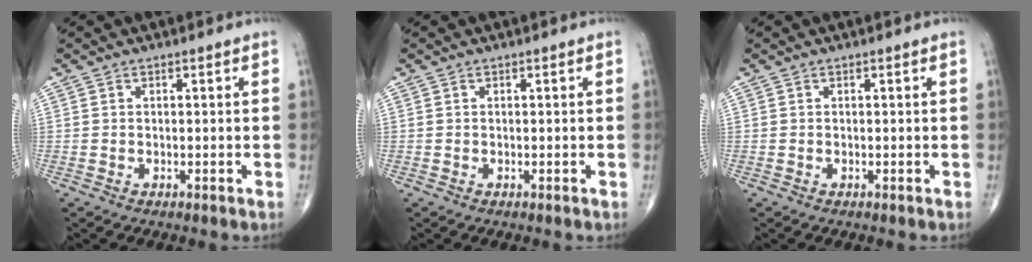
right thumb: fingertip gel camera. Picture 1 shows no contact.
{"total": 0.0}
{"total": 0.0}